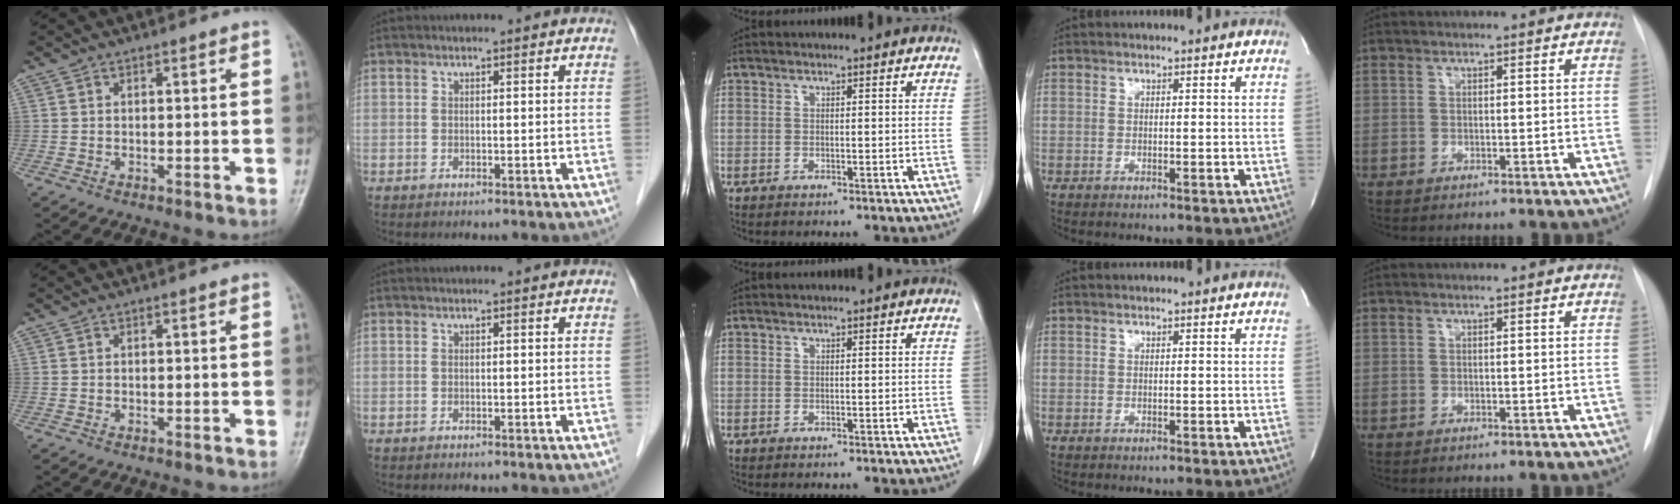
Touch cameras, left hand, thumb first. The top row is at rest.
{}